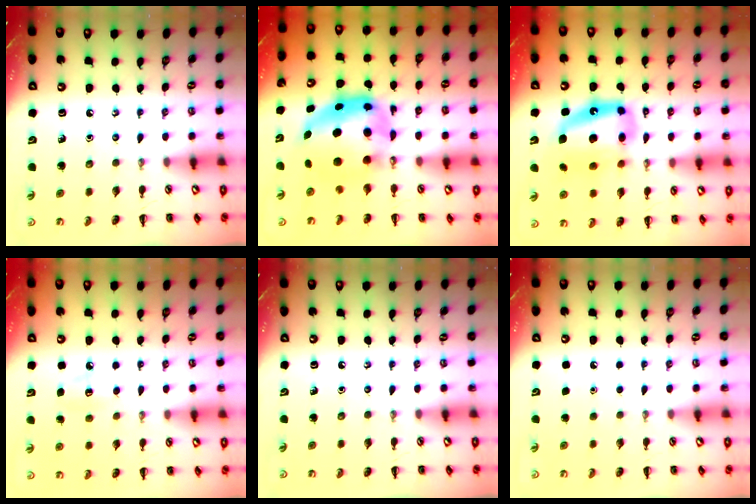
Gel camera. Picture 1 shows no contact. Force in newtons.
{"total": 9.6, "press": 9.3, "slide": 2.4}
{"total": 14.8, "press": 14.4, "slide": 3.7}
{"total": 7.6, "press": 7.3, "slide": 2.2}
{"total": 0.0}
{"total": 1.6, "press": 1.6, "slide": 0.1}